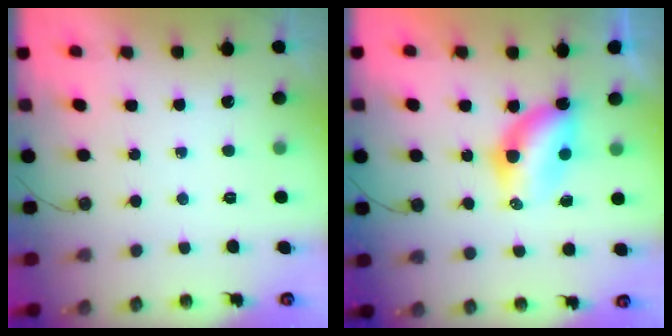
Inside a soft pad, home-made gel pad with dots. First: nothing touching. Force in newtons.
{"total": 6.9, "press": 6.7, "slide": 1.5}